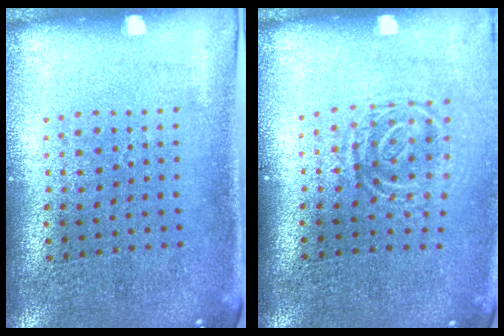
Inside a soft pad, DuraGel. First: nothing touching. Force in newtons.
{"total": 1.7, "press": 1.2, "slide": 1.3}